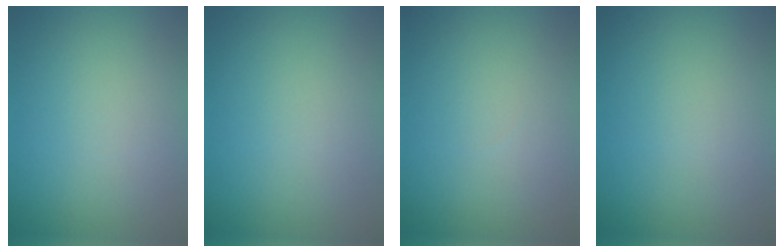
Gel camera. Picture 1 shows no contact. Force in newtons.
{"total": 0.0}
{"total": 0.0}
{"total": 0.0}